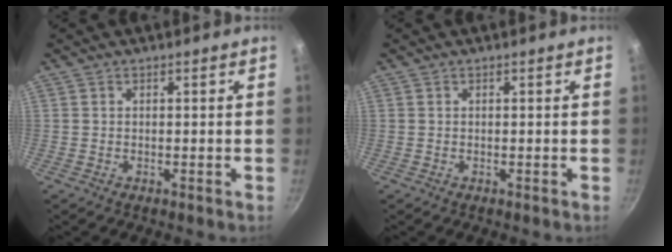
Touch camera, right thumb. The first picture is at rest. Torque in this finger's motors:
{"motor_torque": [0.00, 0.00, -0.05, -0.04, 0.00]}